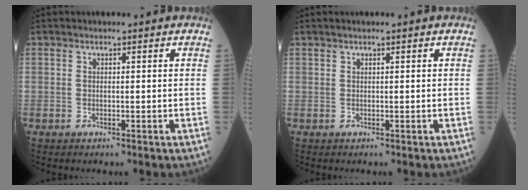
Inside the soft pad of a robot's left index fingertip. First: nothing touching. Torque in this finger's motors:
{"motor_torque": [-0.73, 0.56, -0.88, -0.11]}